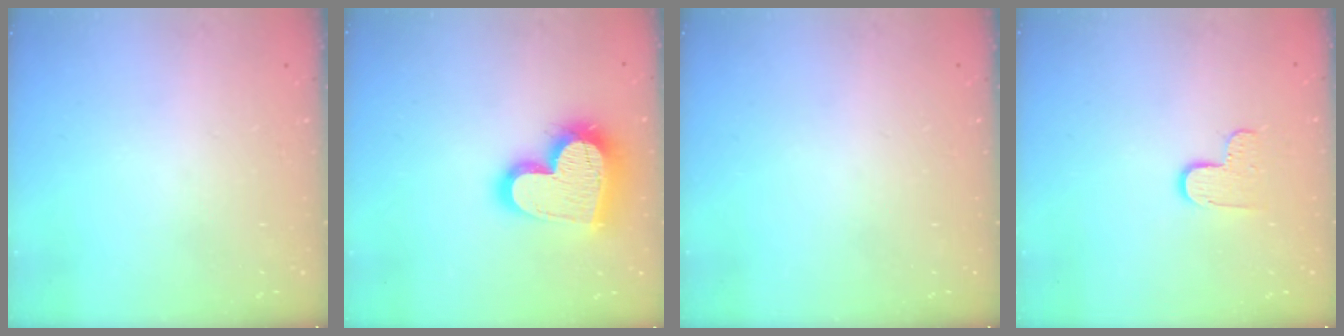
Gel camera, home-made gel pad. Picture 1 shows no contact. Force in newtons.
{"total": 20.8, "press": 20.7, "slide": 1.8}
{"total": 0.0}
{"total": 7.0, "press": 7.0, "slide": 0.2}